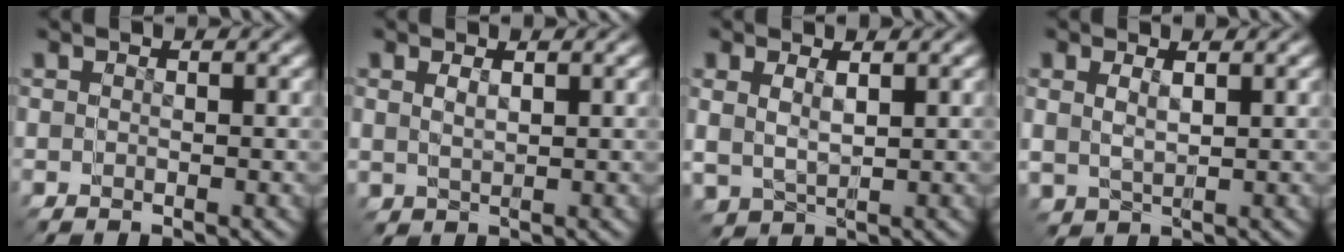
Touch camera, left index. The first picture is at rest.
{"total": 0.6, "force": [0.0, 0.2, 0.6], "torque": [0.002, 0.000, 0.004]}
{"total": 1.6, "force": [0.6, 0.8, 1.3], "torque": [-0.018, -0.007, 0.020]}
{"total": 1.1, "force": [0.2, 0.3, 1.1], "torque": [-0.006, -0.002, 0.011]}